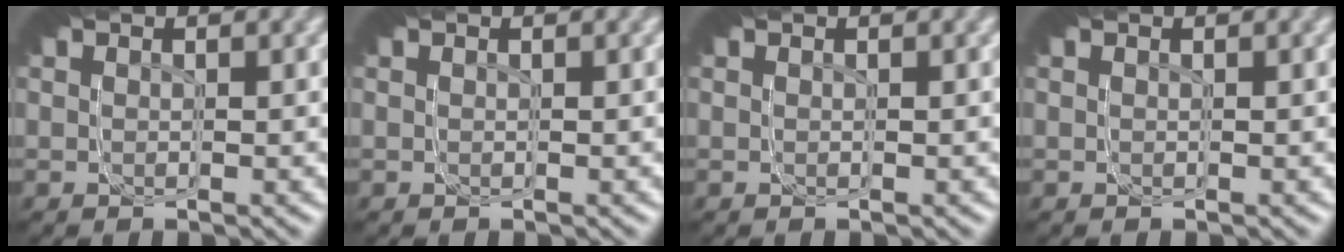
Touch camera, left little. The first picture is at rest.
{"total": 0.0}
{"total": 0.0}
{"total": 0.0}